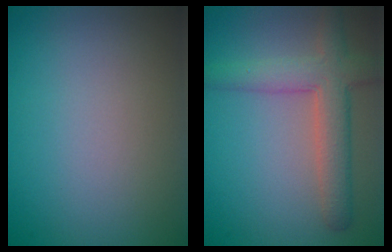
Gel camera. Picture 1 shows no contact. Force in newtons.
{"total": 5.0, "press": 4.9, "slide": 0.3}